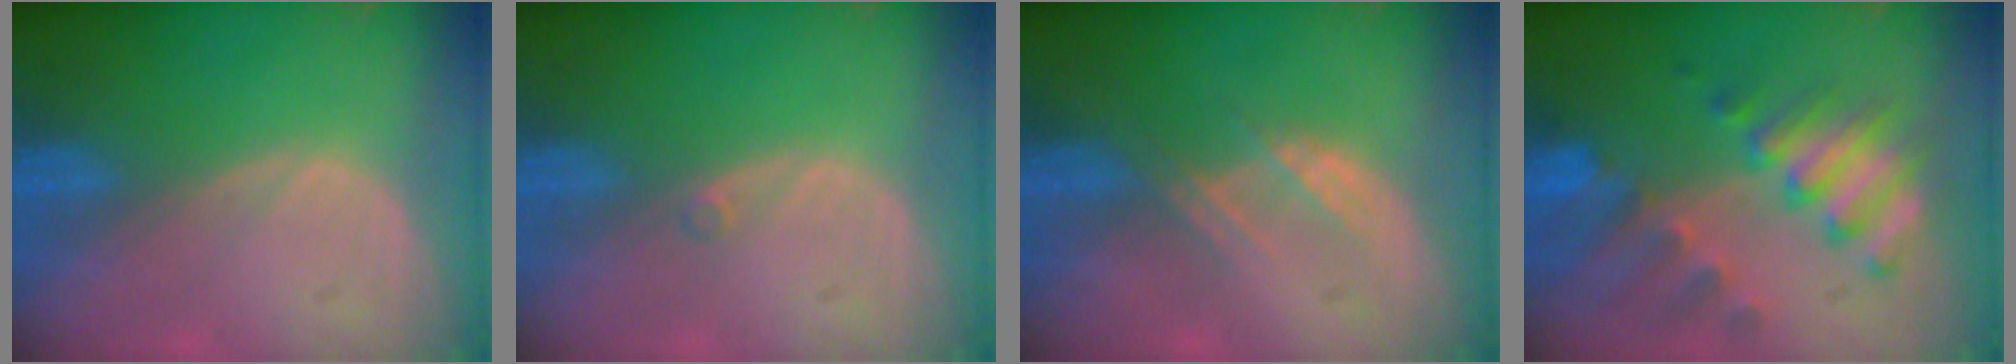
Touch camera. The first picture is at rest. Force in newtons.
{"total": 0.5, "press": 0.5, "slide": 0.2}
{"total": 2.7, "press": 2.7, "slide": 0.3}
{"total": 10.1, "press": 8.8, "slide": 4.9}